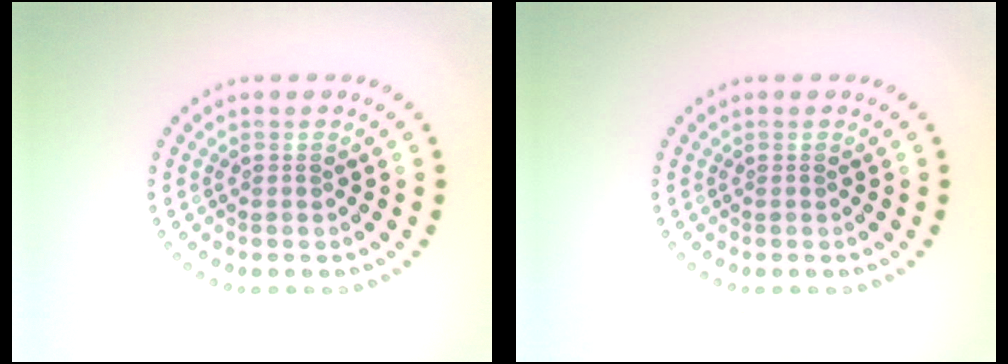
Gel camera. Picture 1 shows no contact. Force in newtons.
{"total": 0.0}